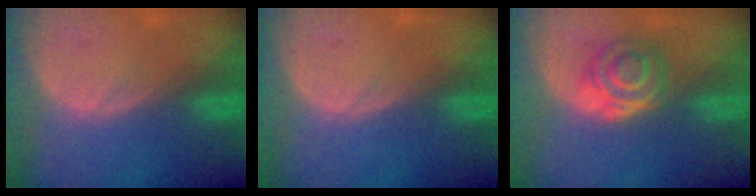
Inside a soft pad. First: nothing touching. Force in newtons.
{"total": 0.0}
{"total": 6.3, "press": 5.2, "slide": 3.5}